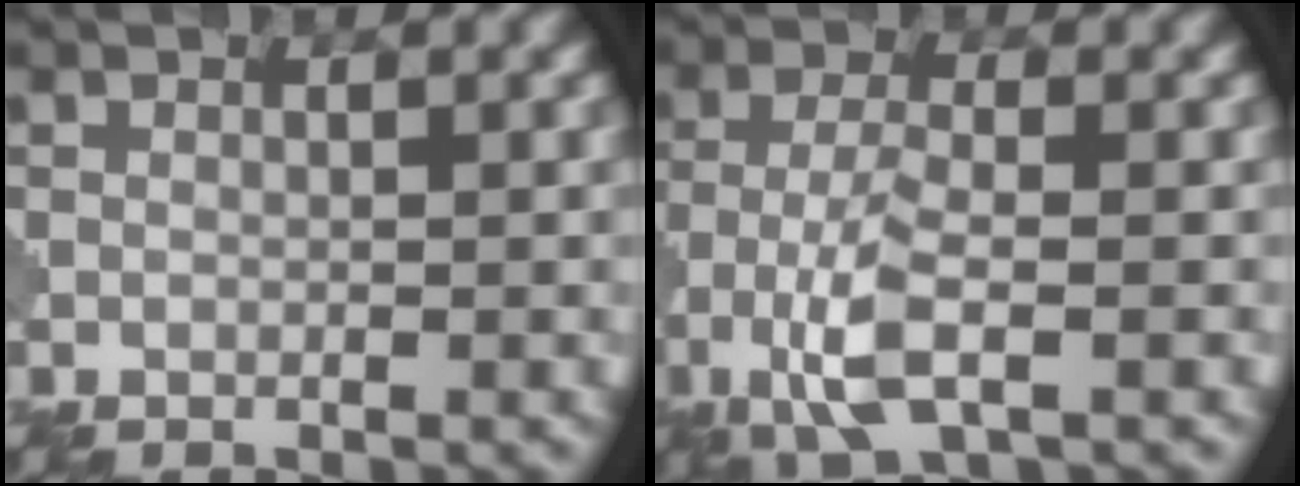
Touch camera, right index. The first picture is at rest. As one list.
[{"total": 5.1, "force": [-2.1, 1.6, 4.4], "torque": [-0.097, 0.000, -0.047]}]